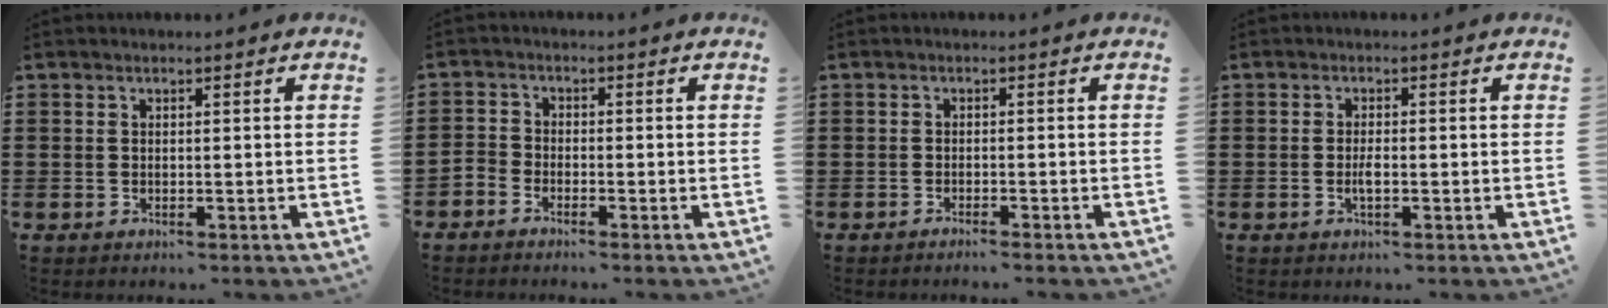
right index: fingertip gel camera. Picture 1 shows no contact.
{"total": 1.7, "force": [-1.7, 0.5, 0.0], "torque": [-0.006, 0.007, -0.036]}
{"total": 1.3, "force": [-1.2, -0.4, 0.3], "torque": [-0.007, -0.002, -0.022]}
{"total": 1.8, "force": [-0.5, 0.6, 1.7], "torque": [-0.040, 0.000, -0.011]}